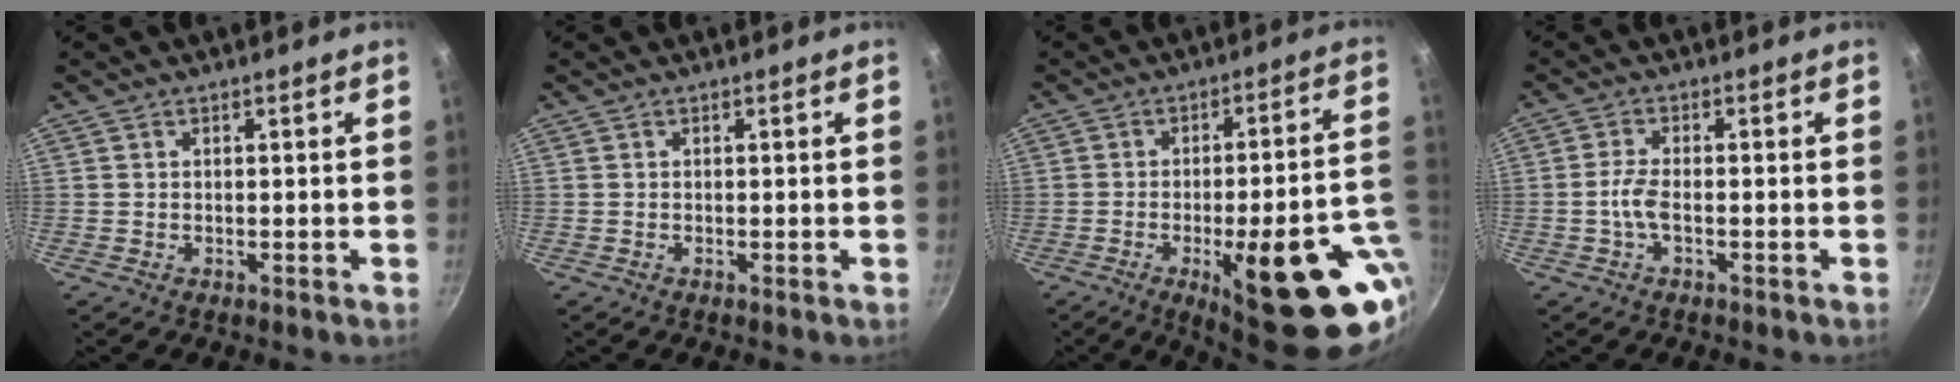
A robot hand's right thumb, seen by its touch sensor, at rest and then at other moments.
{"total": 0.0}
{"total": 24.9, "force": [-7.9, 7.9, 22.2], "torque": [-0.246, 0.011, -0.096]}
{"total": 3.4, "force": [-1.1, 1.3, 3.0], "torque": [-0.068, 0.011, -0.028]}